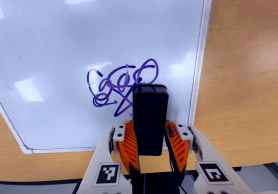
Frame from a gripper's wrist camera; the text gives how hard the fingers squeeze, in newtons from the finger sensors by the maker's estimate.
{"total": 12.0, "left": 12.4, "right": 11.5}